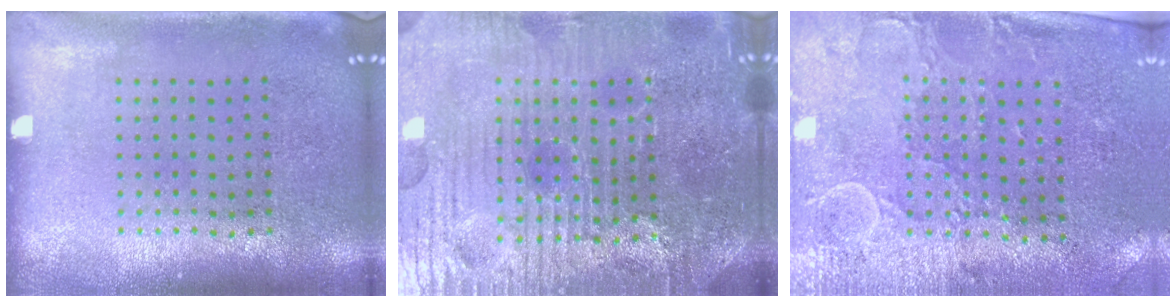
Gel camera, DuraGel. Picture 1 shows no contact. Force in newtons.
{"total": 5.8, "press": 5.4, "slide": 2.0}
{"total": 3.0, "press": 2.5, "slide": 1.6}